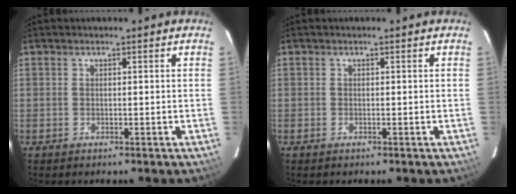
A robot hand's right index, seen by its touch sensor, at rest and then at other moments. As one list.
[{"total": 0.0}]